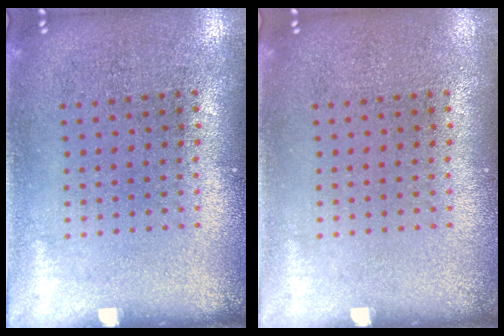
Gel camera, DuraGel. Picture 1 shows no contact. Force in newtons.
{"total": 0.0}